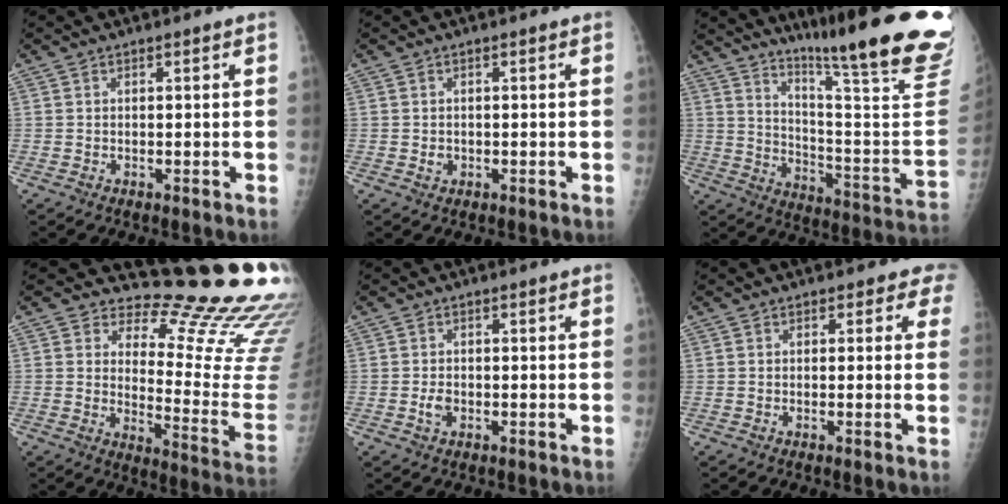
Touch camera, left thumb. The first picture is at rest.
{"total": 1.3, "force": [-0.4, 1.1, 0.5], "torque": [-0.001, 0.002, -0.003]}
{"total": 27.9, "force": [19.8, 1.7, 19.6], "torque": [-0.260, -0.142, 0.280]}
{"total": 20.2, "force": [18.1, 4.7, 7.6], "torque": [-0.051, -0.196, 0.211]}
{"total": 2.1, "force": [-0.8, 1.5, 1.3], "torque": [-0.019, 0.004, -0.014]}
{"total": 2.8, "force": [1.5, 1.9, 1.4], "torque": [0.012, -0.004, -0.003]}